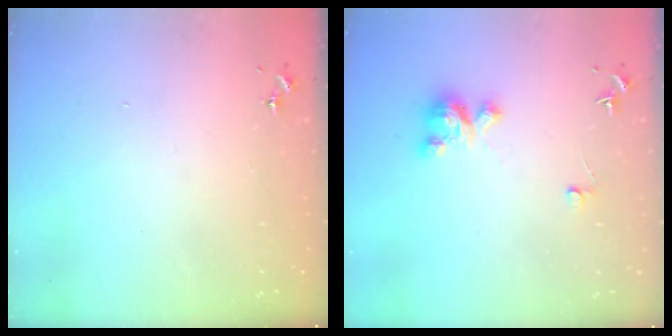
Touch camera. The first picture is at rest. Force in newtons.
{"total": 4.7, "press": 4.7, "slide": 0.3}